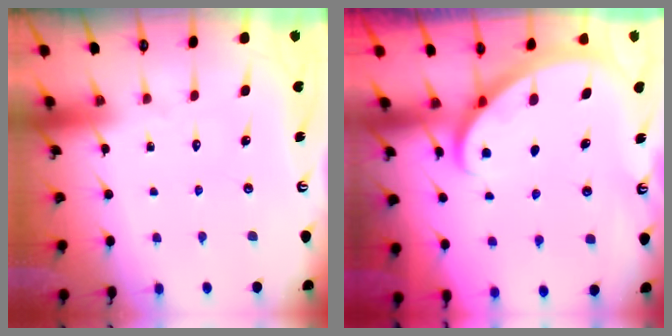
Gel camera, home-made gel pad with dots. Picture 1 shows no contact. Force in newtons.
{"total": 2.9, "press": 2.9, "slide": 0.2}